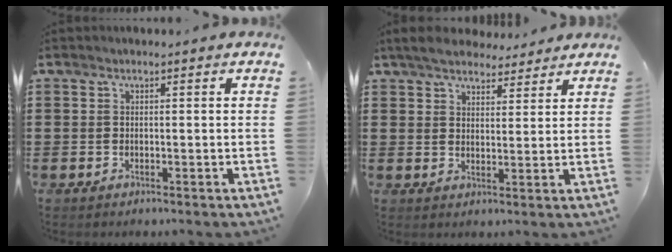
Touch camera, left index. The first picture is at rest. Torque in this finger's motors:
{"motor_torque": [1.06, -1.08, 0.16, 0.03]}